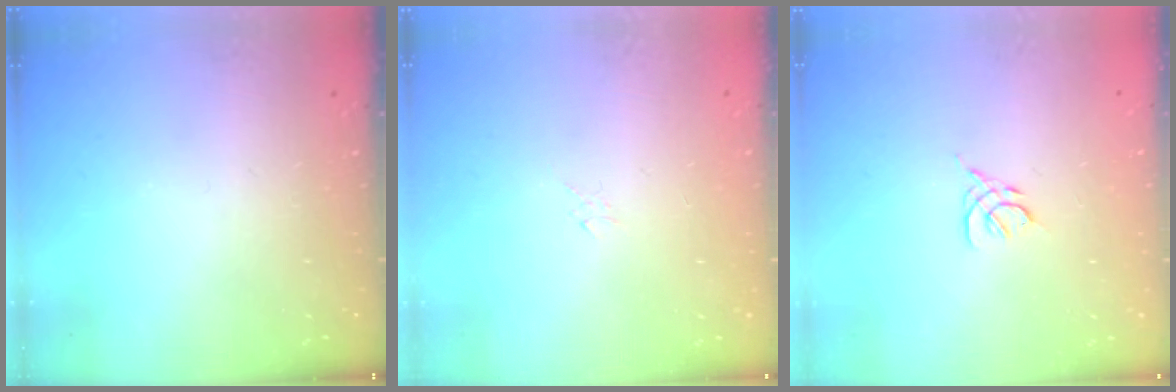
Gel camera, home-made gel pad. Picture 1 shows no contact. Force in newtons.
{"total": 1.3, "press": 1.3, "slide": 0.1}
{"total": 2.2, "press": 2.1, "slide": 0.6}